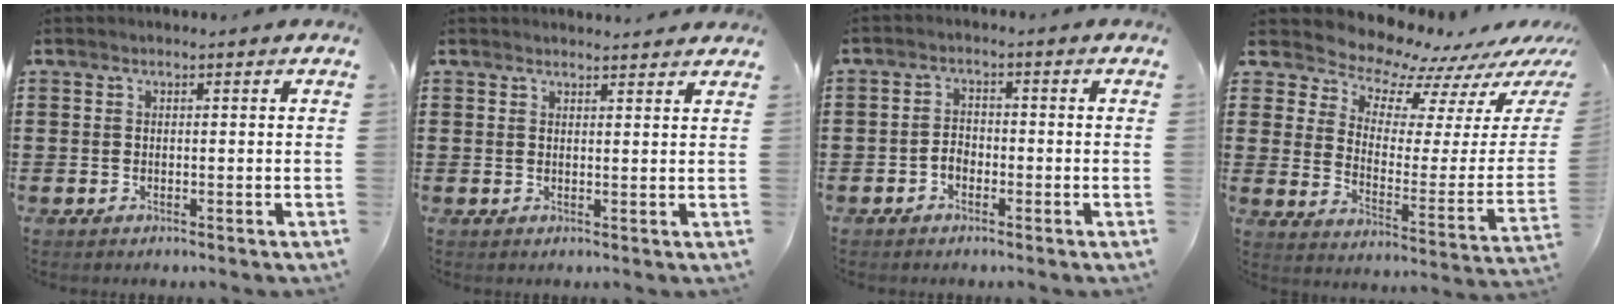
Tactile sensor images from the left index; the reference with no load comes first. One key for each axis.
{"total": 1.7, "fx": 1.7, "fy": 0.1, "fz": 0.2, "tx": -0.008, "ty": 0.000, "tz": 0.034}
{"total": 2.0, "fx": -1.2, "fy": 1.2, "fz": 1.1, "tx": -0.025, "ty": 0.005, "tz": -0.025}
{"total": 7.7, "fx": 7.4, "fy": 2.3, "fz": 0.5, "tx": -0.043, "ty": -0.075, "tz": 0.126}